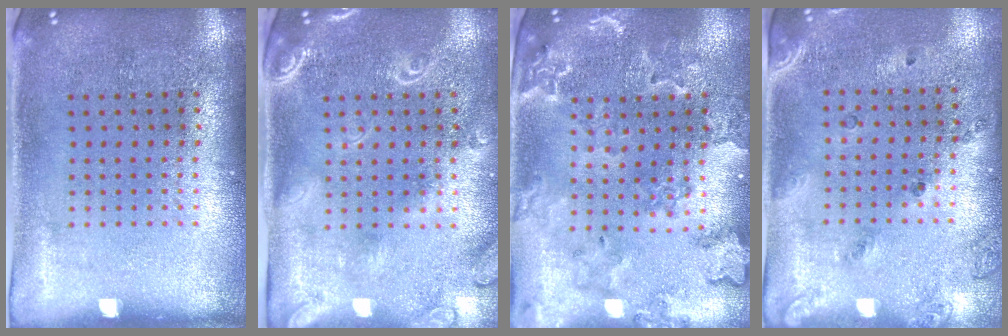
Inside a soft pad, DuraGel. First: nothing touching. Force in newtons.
{"total": 2.3, "press": 1.9, "slide": 1.2}
{"total": 2.0, "press": 2.0, "slide": 0.2}
{"total": 1.6, "press": 1.1, "slide": 1.1}